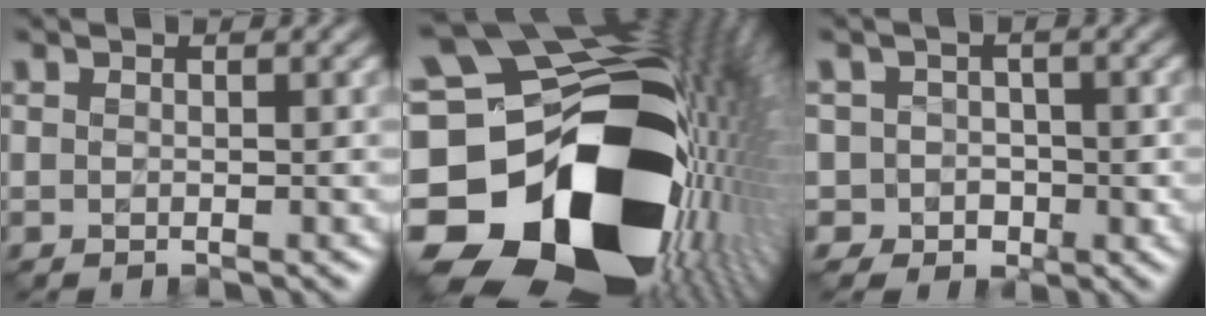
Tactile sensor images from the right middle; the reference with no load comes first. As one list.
[{"total": 22.9, "force": [-7.5, 15.0, 15.7], "torque": [-0.288, -0.038, -0.107]}, {"total": 3.3, "force": [-0.8, 3.1, 1.0], "torque": [0.003, 0.005, -0.031]}]